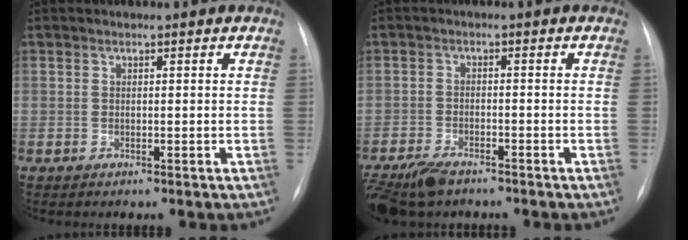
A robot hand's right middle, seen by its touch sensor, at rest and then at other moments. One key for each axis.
{"total": 7.4, "fx": -5.9, "fy": 2.8, "fz": 3.6, "tx": -0.068, "ty": -0.013, "tz": -0.102}